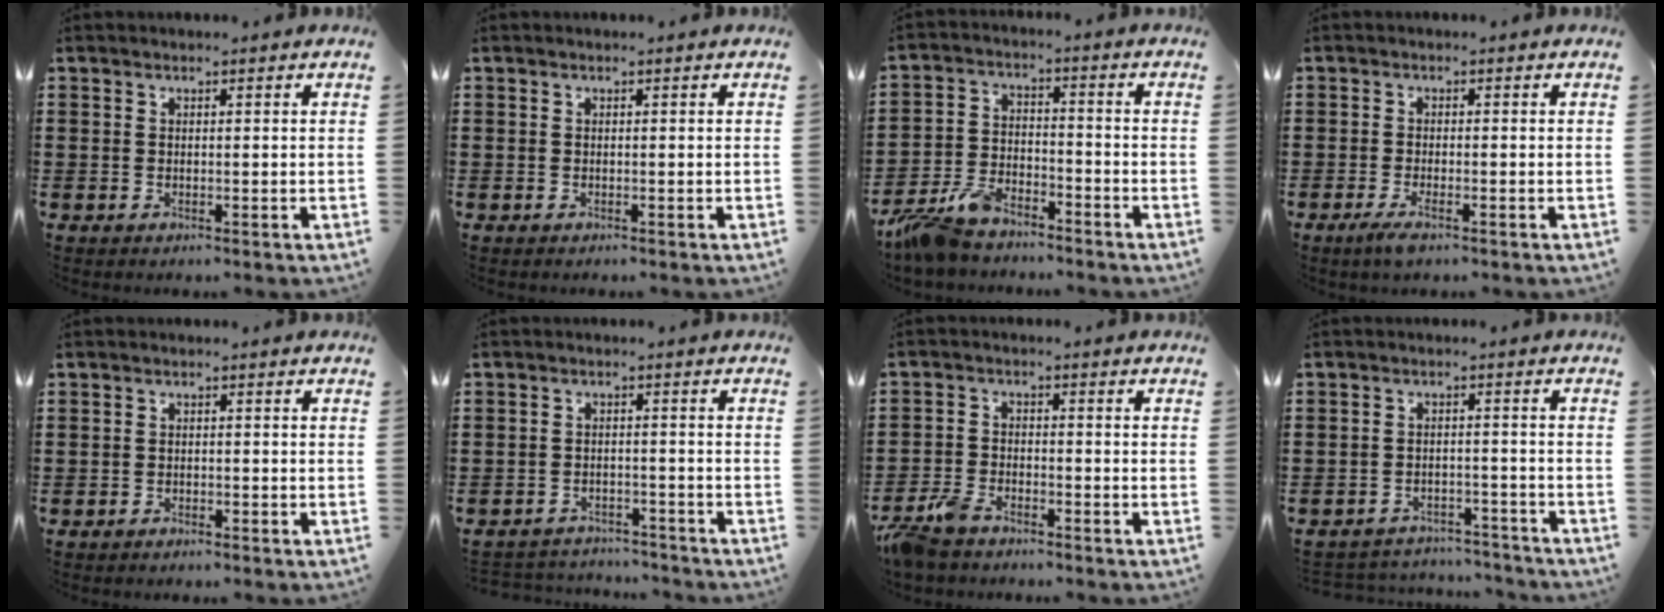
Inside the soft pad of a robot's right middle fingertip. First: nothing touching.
{"total": 0.0}
{"total": 6.9, "force": [-6.1, 2.0, 2.4], "torque": [-0.070, 0.004, -0.124]}
{"total": 2.2, "force": [-1.2, 0.3, 1.8], "torque": [-0.045, -0.007, -0.026]}
{"total": 1.0, "force": [-1.0, 0.2, 0.1], "torque": [-0.004, 0.001, -0.022]}
{"total": 3.1, "force": [-3.1, 0.6, -0.4], "torque": [-0.002, 0.001, -0.069]}
{"total": 4.8, "force": [-4.2, 1.5, 1.8], "torque": [-0.062, -0.002, -0.092]}
{"total": 3.8, "force": [-3.7, 0.6, -0.2], "torque": [-0.002, 0.002, -0.081]}